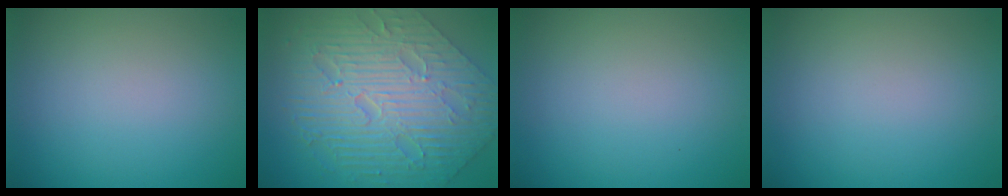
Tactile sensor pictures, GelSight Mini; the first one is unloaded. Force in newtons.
{"total": 10.4, "press": 7.1, "slide": 7.6}
{"total": 0.0}
{"total": 0.0}